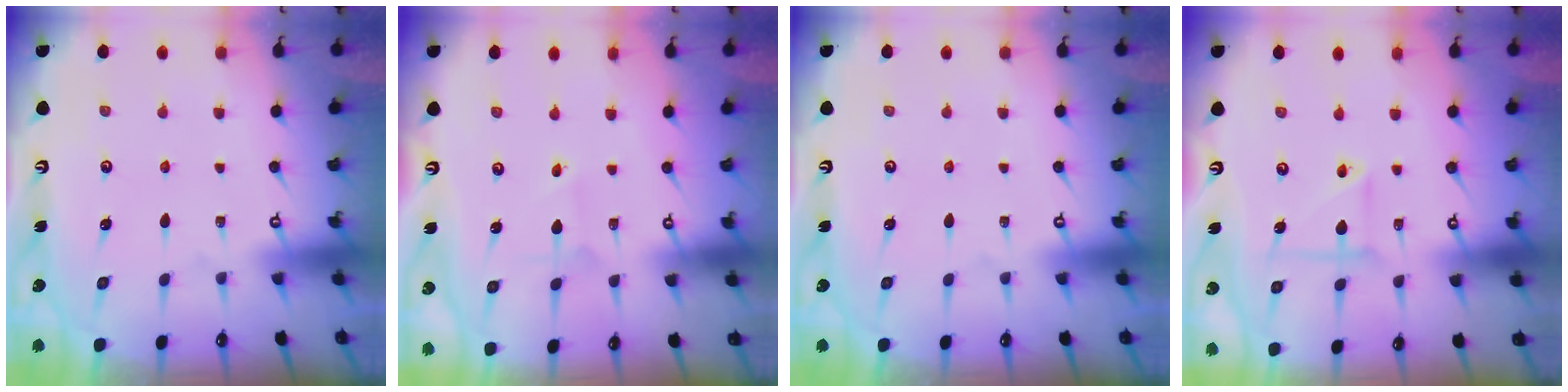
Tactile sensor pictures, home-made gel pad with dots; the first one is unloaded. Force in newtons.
{"total": 1.6, "press": 1.6, "slide": 0.2}
{"total": 0.0}
{"total": 5.1, "press": 5.0, "slide": 1.3}